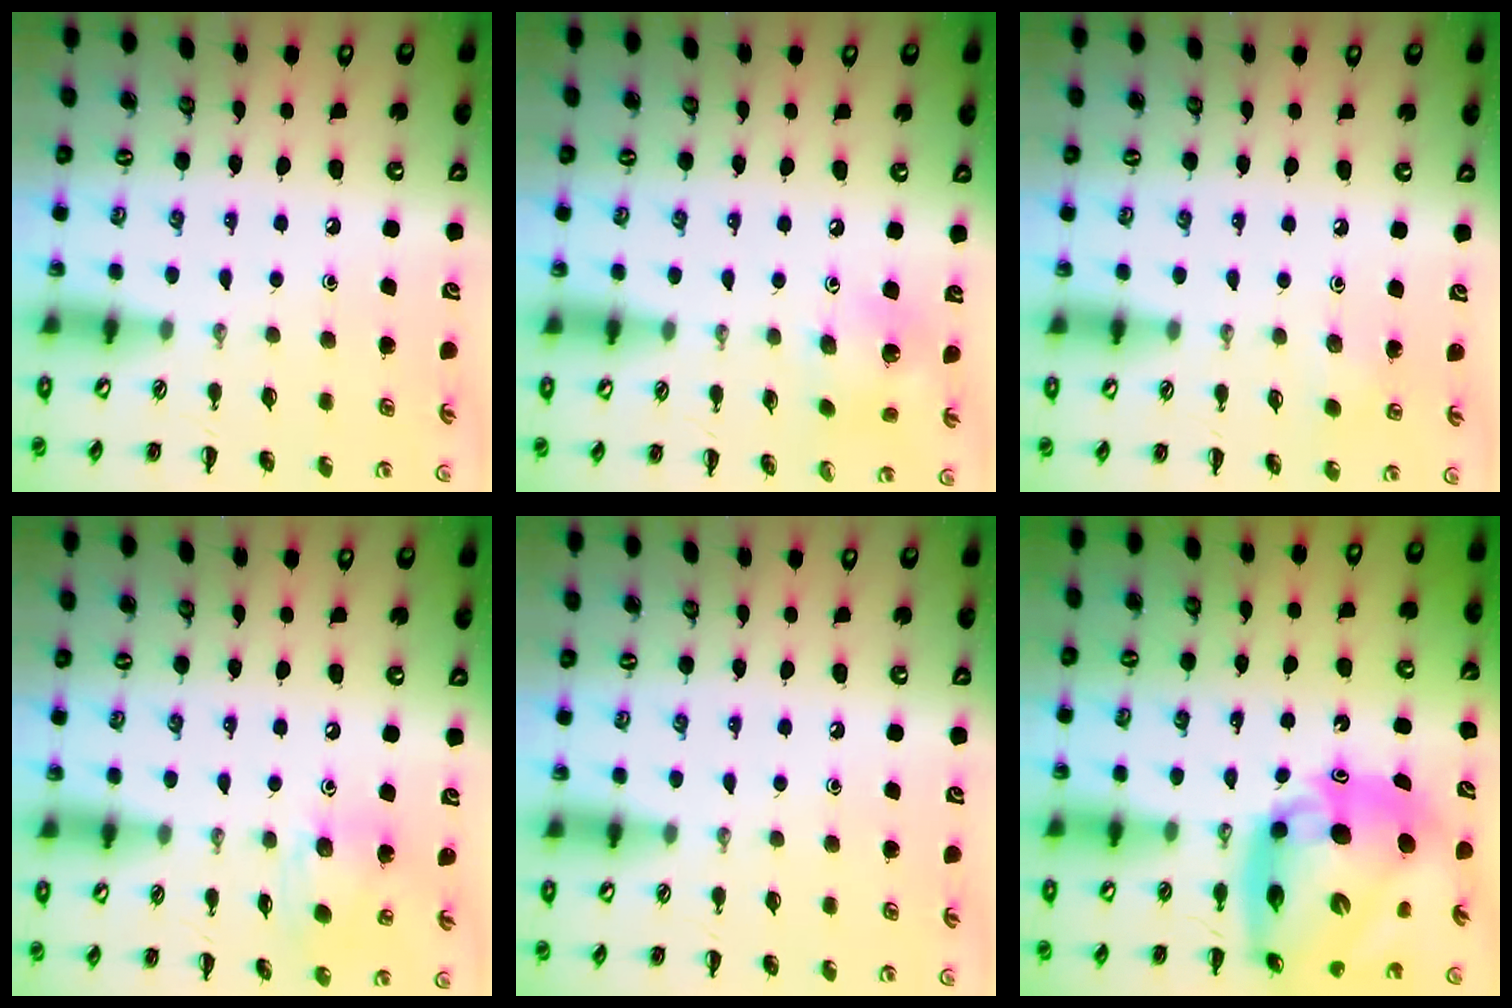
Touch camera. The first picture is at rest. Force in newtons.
{"total": 5.2, "press": 5.1, "slide": 1.1}
{"total": 2.5, "press": 2.3, "slide": 0.7}
{"total": 9.1, "press": 9.1, "slide": 1.0}
{"total": 0.0}
{"total": 17.1, "press": 16.4, "slide": 5.0}